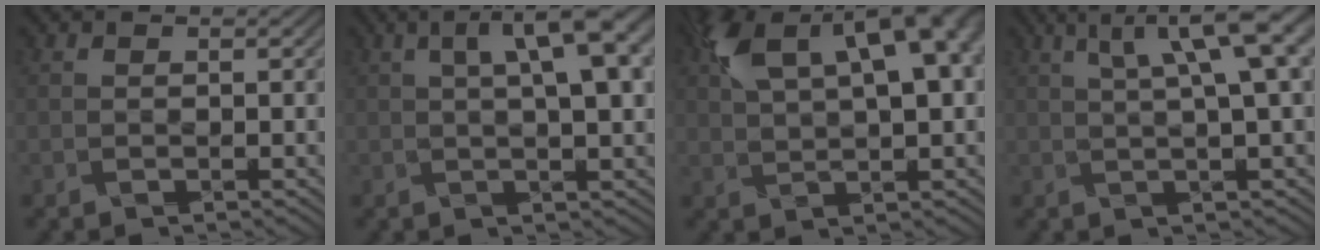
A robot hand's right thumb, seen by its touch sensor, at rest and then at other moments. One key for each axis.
{"total": 9.8, "fx": 2.7, "fy": 2.6, "fz": 9.1, "tx": -0.135, "ty": 0.015, "tz": 0.037}
{"total": 13.2, "fx": 4.8, "fy": 5.6, "fz": 11.0, "tx": -0.204, "ty": 0.018, "tz": 0.084}
{"total": 9.4, "fx": 3.5, "fy": 1.8, "fz": 8.6, "tx": -0.120, "ty": 0.026, "tz": 0.056}